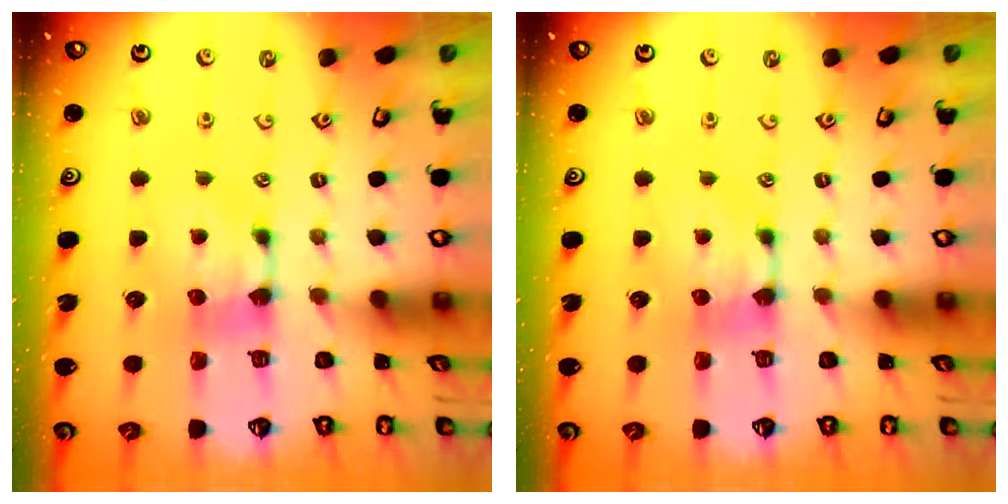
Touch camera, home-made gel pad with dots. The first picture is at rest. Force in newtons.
{"total": 0.0}